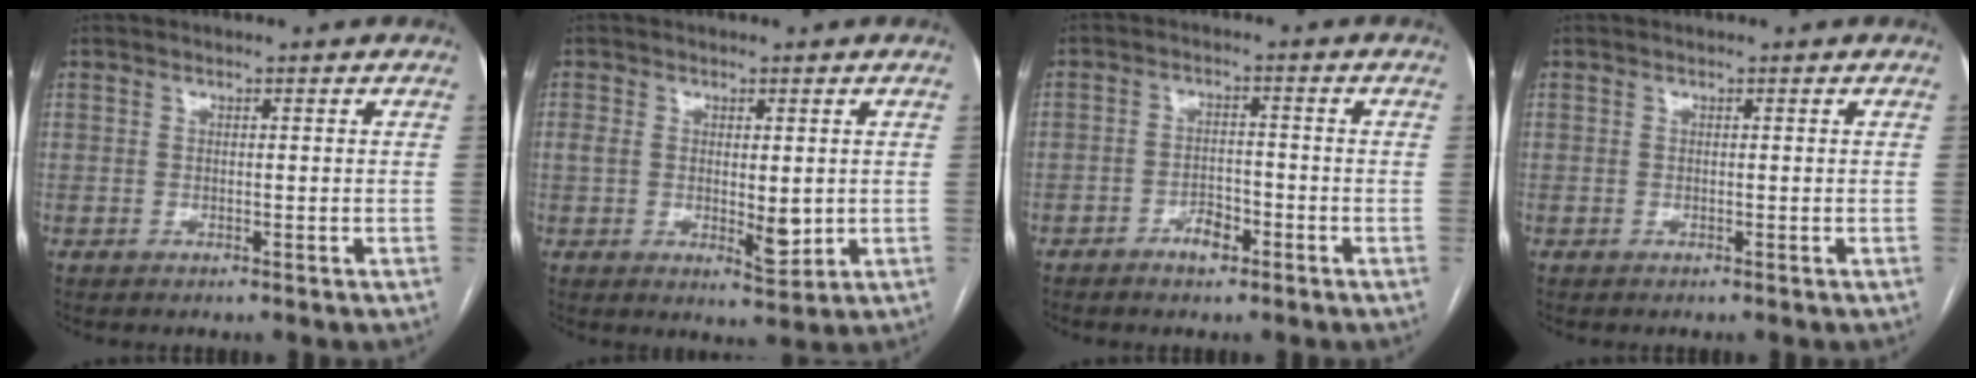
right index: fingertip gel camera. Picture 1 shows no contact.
{"total": 5.8, "force": [-0.2, 2.5, 5.2], "torque": [-0.089, -0.006, 0.008]}
{"total": 3.5, "force": [-2.3, 1.6, 2.2], "torque": [-0.036, 0.006, -0.038]}
{"total": 0.0}